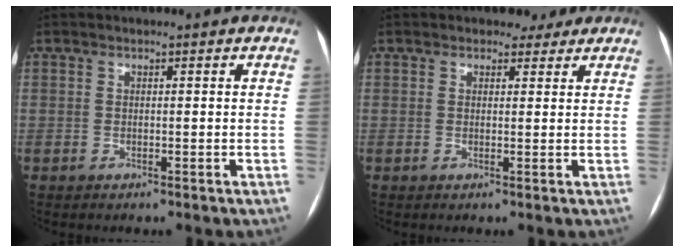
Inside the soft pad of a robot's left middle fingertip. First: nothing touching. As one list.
[{"total": 2.6, "force": [2.1, 1.5, 0.4], "torque": [0.001, 0.005, 0.024]}]